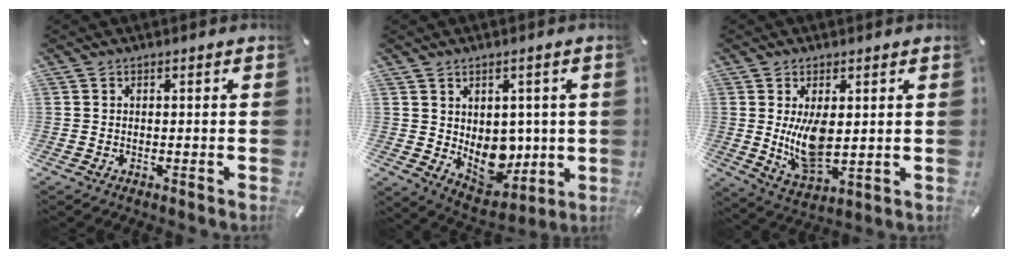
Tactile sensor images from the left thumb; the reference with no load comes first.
{"total": 9.6, "force": [1.0, 8.2, 4.9], "torque": [-0.050, -0.024, 0.030]}
{"total": 10.0, "force": [1.5, 5.2, 8.5], "torque": [-0.169, -0.023, 0.022]}